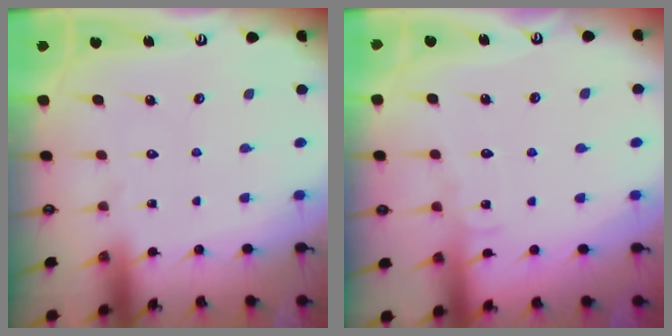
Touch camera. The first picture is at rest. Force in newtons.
{"total": 6.1, "press": 6.1, "slide": 0.5}